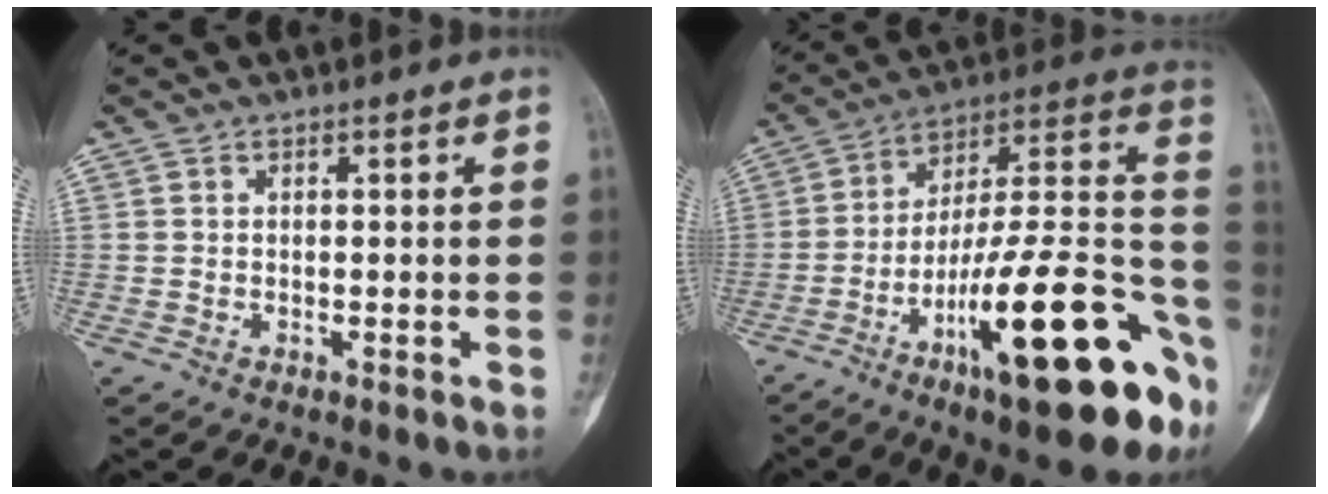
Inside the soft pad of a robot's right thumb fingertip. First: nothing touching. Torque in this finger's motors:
{"motor_torque": [2.48, 2.53, 1.65, -1.13, 0.19]}